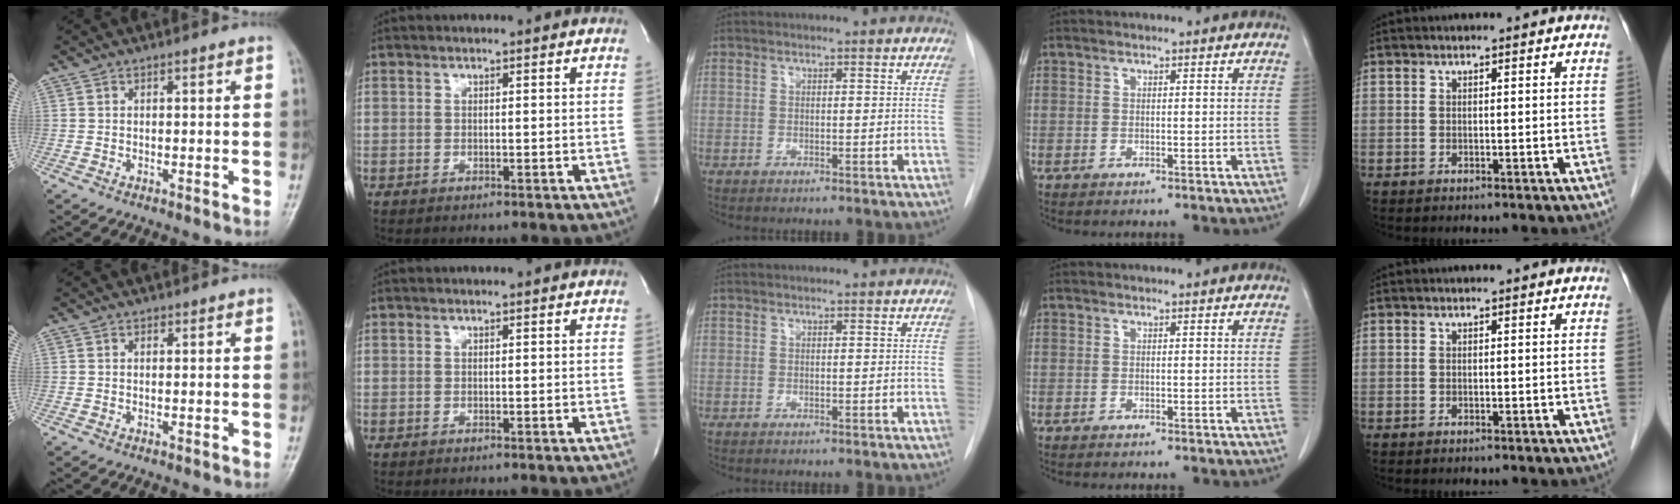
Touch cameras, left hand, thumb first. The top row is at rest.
{}